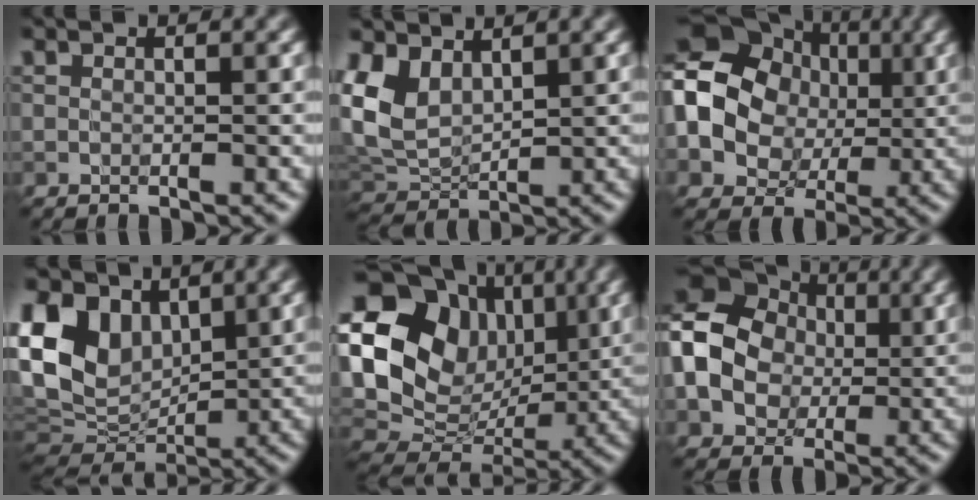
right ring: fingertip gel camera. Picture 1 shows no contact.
{"total": 4.2, "force": [2.2, 2.9, 2.1], "torque": [-0.058, 0.003, 0.060]}
{"total": 14.6, "force": [2.4, 12.9, 6.3], "torque": [-0.172, 0.047, 0.030]}
{"total": 10.6, "force": [3.7, 7.5, 6.4], "torque": [-0.155, 0.015, 0.080]}
{"total": 18.2, "force": [5.1, 15.0, 8.9], "torque": [-0.210, 0.048, 0.110]}
{"total": 12.5, "force": [0.7, 11.0, 6.1], "torque": [-0.148, 0.034, -0.014]}